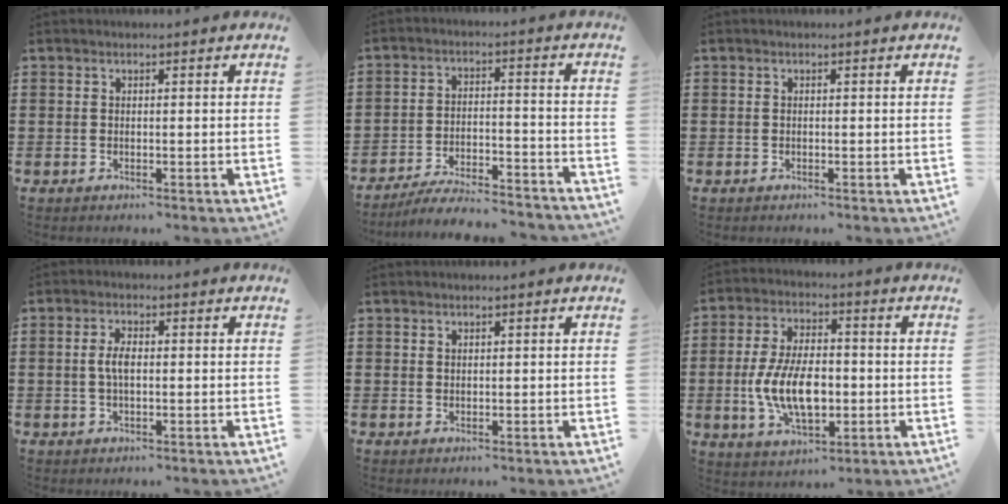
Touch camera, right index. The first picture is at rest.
{"total": 6.3, "force": [-6.0, 0.3, 2.0], "torque": [-0.037, 0.001, -0.115]}
{"total": 0.0}
{"total": 3.9, "force": [0.1, 1.6, 3.6], "torque": [-0.078, 0.000, -0.003]}
{"total": 0.8, "force": [0.6, 0.5, 0.1], "torque": [-0.003, 0.001, 0.012]}
{"total": 10.6, "force": [-1.8, 5.6, 8.8], "torque": [-0.184, -0.002, -0.037]}